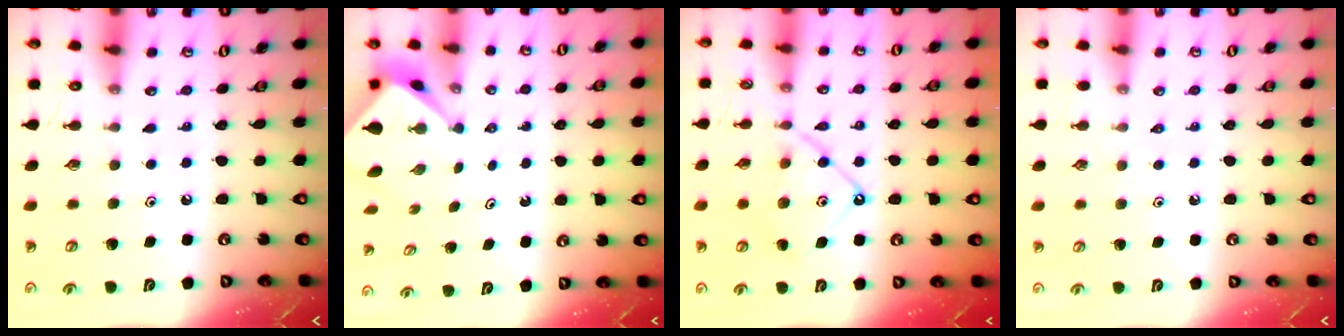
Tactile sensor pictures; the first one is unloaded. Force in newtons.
{"total": 2.2, "press": 2.2, "slide": 0.2}
{"total": 11.5, "press": 11.5, "slide": 1.2}
{"total": 2.6, "press": 2.6, "slide": 0.4}